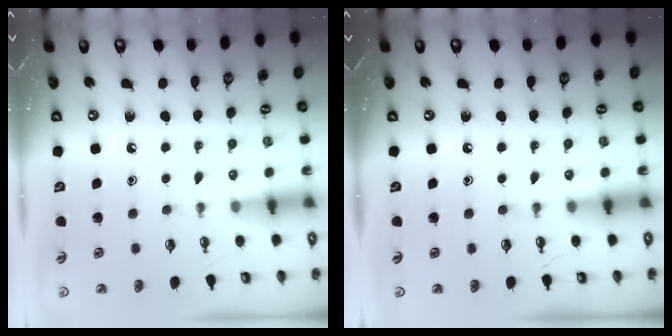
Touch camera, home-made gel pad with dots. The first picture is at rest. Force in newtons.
{"total": 0.0}